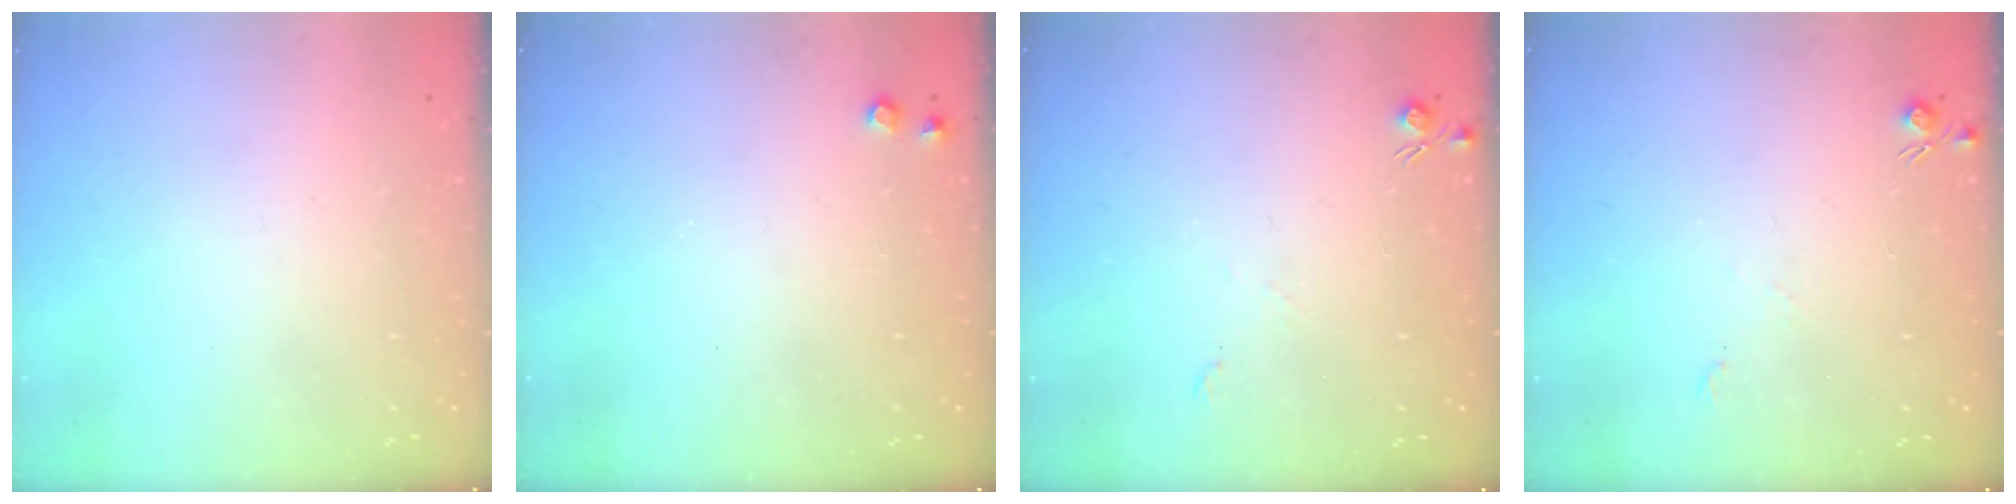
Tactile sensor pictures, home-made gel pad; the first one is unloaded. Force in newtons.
{"total": 6.7, "press": 6.7, "slide": 0.7}
{"total": 4.7, "press": 4.7, "slide": 0.7}
{"total": 4.7, "press": 4.7, "slide": 0.7}